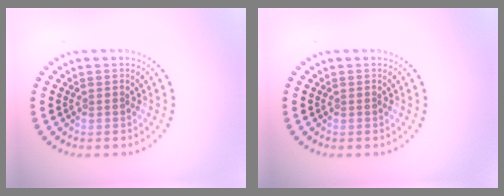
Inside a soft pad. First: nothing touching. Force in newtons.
{"total": 0.0}